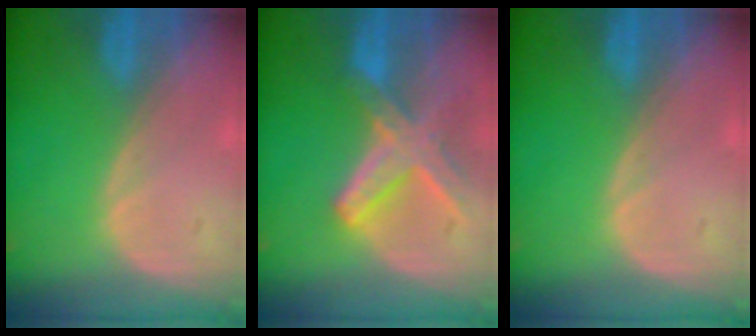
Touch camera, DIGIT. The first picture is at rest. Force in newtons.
{"total": 8.2, "press": 7.3, "slide": 3.9}
{"total": 0.0}